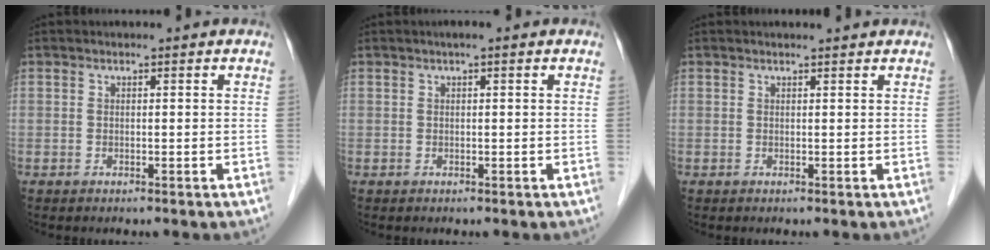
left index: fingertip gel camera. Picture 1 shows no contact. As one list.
[{"total": 1.8, "force": [1.0, 0.5, 1.4], "torque": [-0.017, 0.008, 0.013]}, {"total": 2.1, "force": [2.0, 0.4, 0.6], "torque": [0.000, 0.009, 0.027]}]